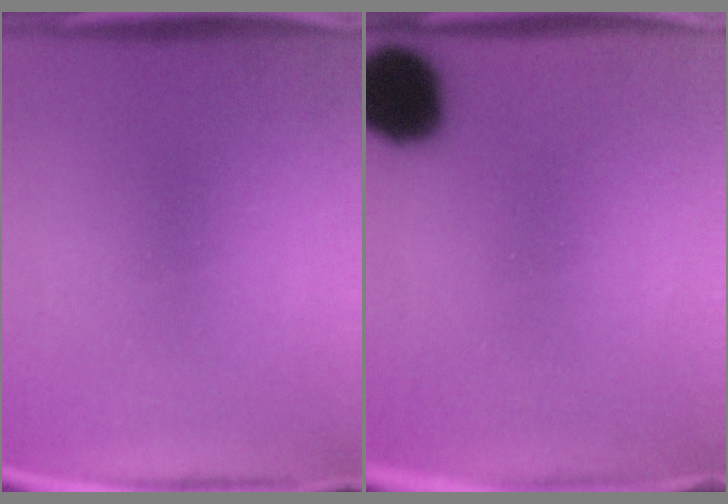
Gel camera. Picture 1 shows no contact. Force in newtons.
{"total": 14.8}